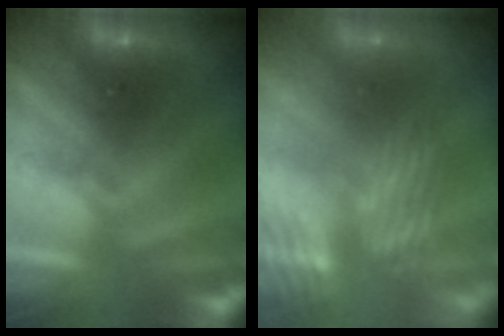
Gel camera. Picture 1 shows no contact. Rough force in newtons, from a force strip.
{"total": 4.0}